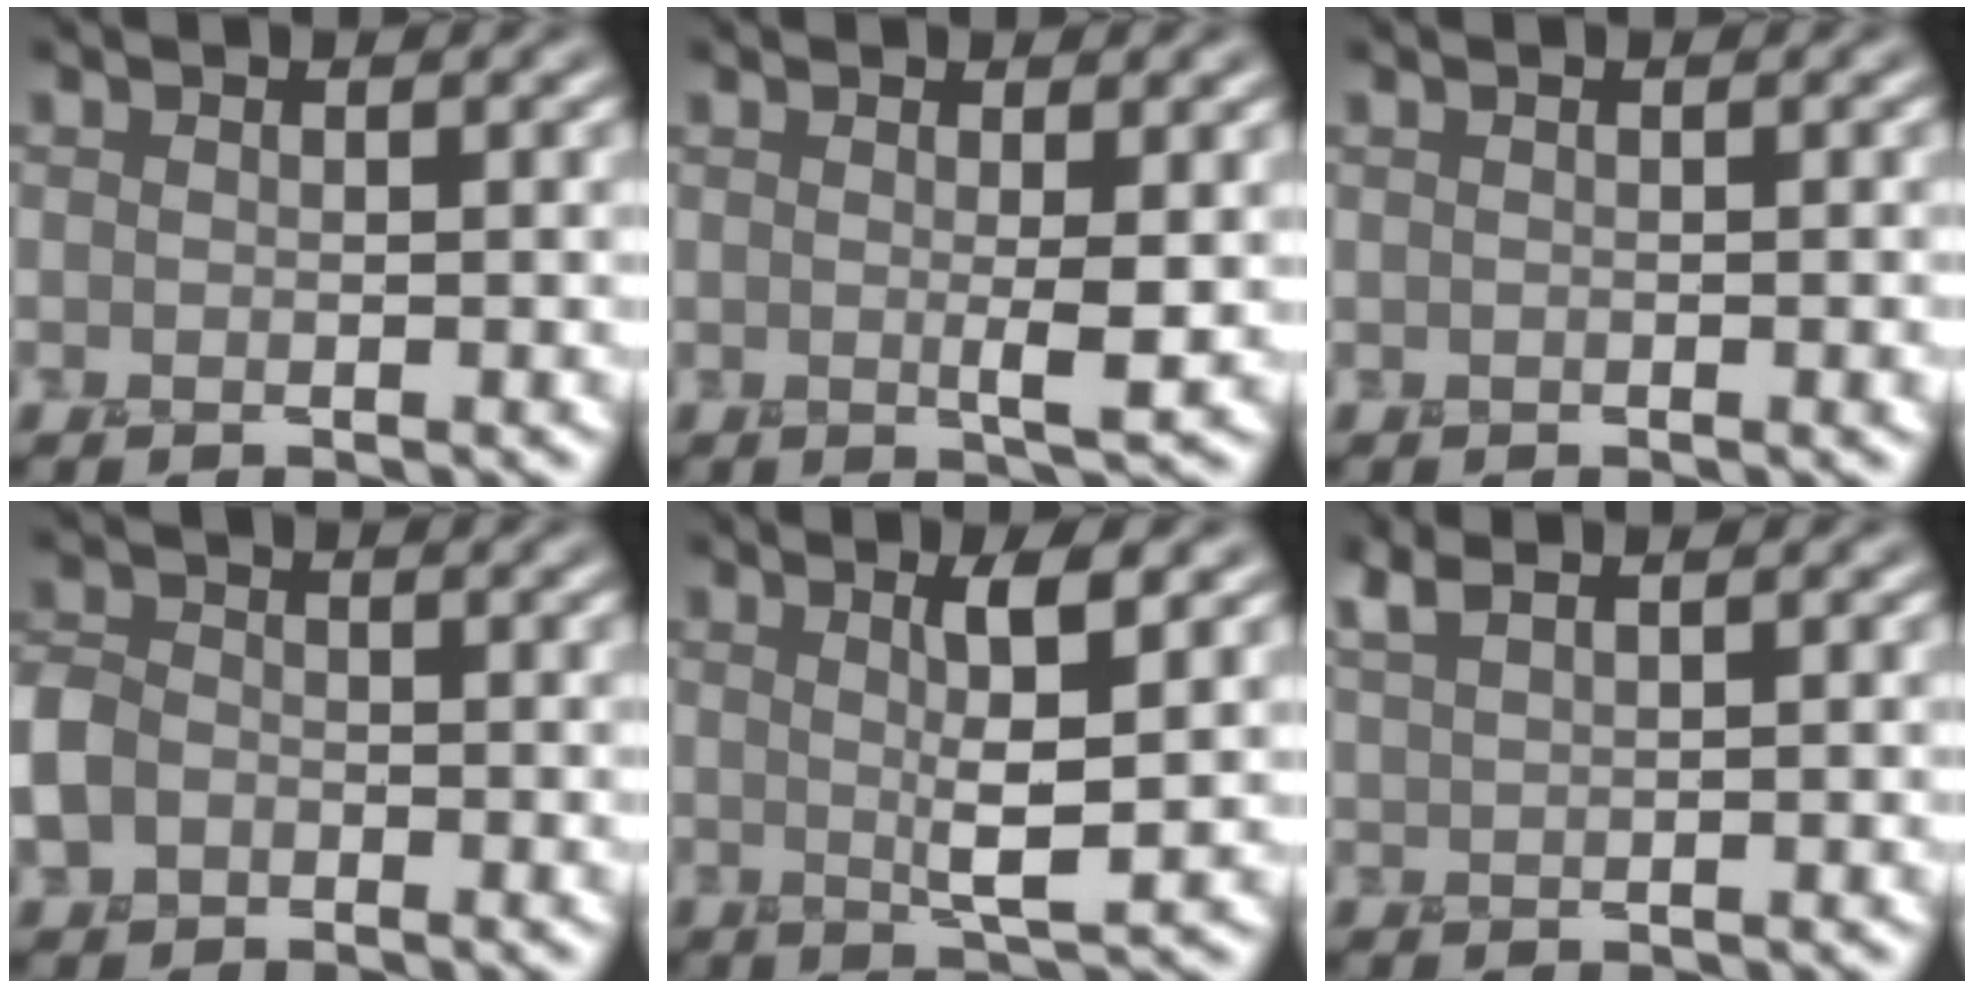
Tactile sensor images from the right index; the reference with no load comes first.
{"total": 2.0, "force": [0.3, 0.2, 2.0], "torque": [-0.034, -0.008, 0.007]}
{"total": 1.1, "force": [0.0, 0.4, 1.0], "torque": [-0.015, -0.001, 0.000]}
{"total": 3.5, "force": [-1.5, 2.7, 1.6], "torque": [-0.041, 0.000, -0.040]}
{"total": 4.5, "force": [1.2, 0.8, 4.2], "torque": [-0.069, -0.002, 0.022]}
{"total": 2.2, "force": [1.7, 0.6, 1.3], "torque": [-0.028, 0.010, 0.039]}